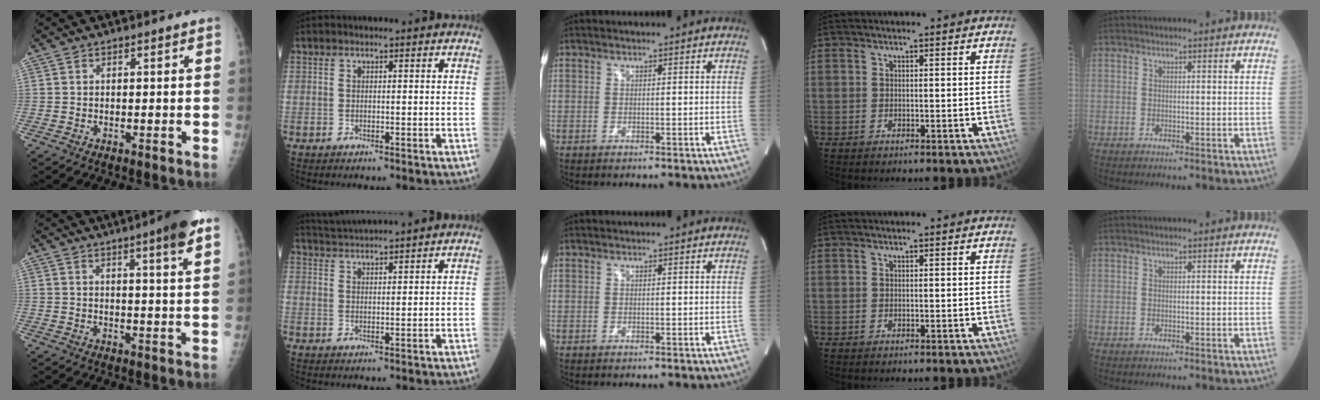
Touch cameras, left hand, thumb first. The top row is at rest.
{"thumb": {"total": 8.5, "force": [5.3, 0.3, 6.6], "torque": [-0.080, -0.022, 0.064]}, "index": {"total": 7.5, "force": [7.1, -0.9, 2.1], "torque": [-0.045, 0.029, 0.117]}}